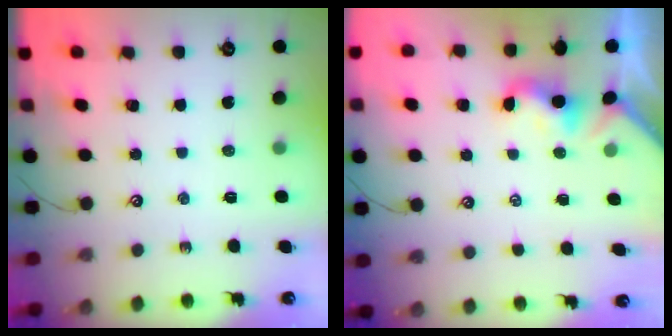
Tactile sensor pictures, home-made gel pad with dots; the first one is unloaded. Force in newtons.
{"total": 2.0, "press": 2.0, "slide": 0.5}